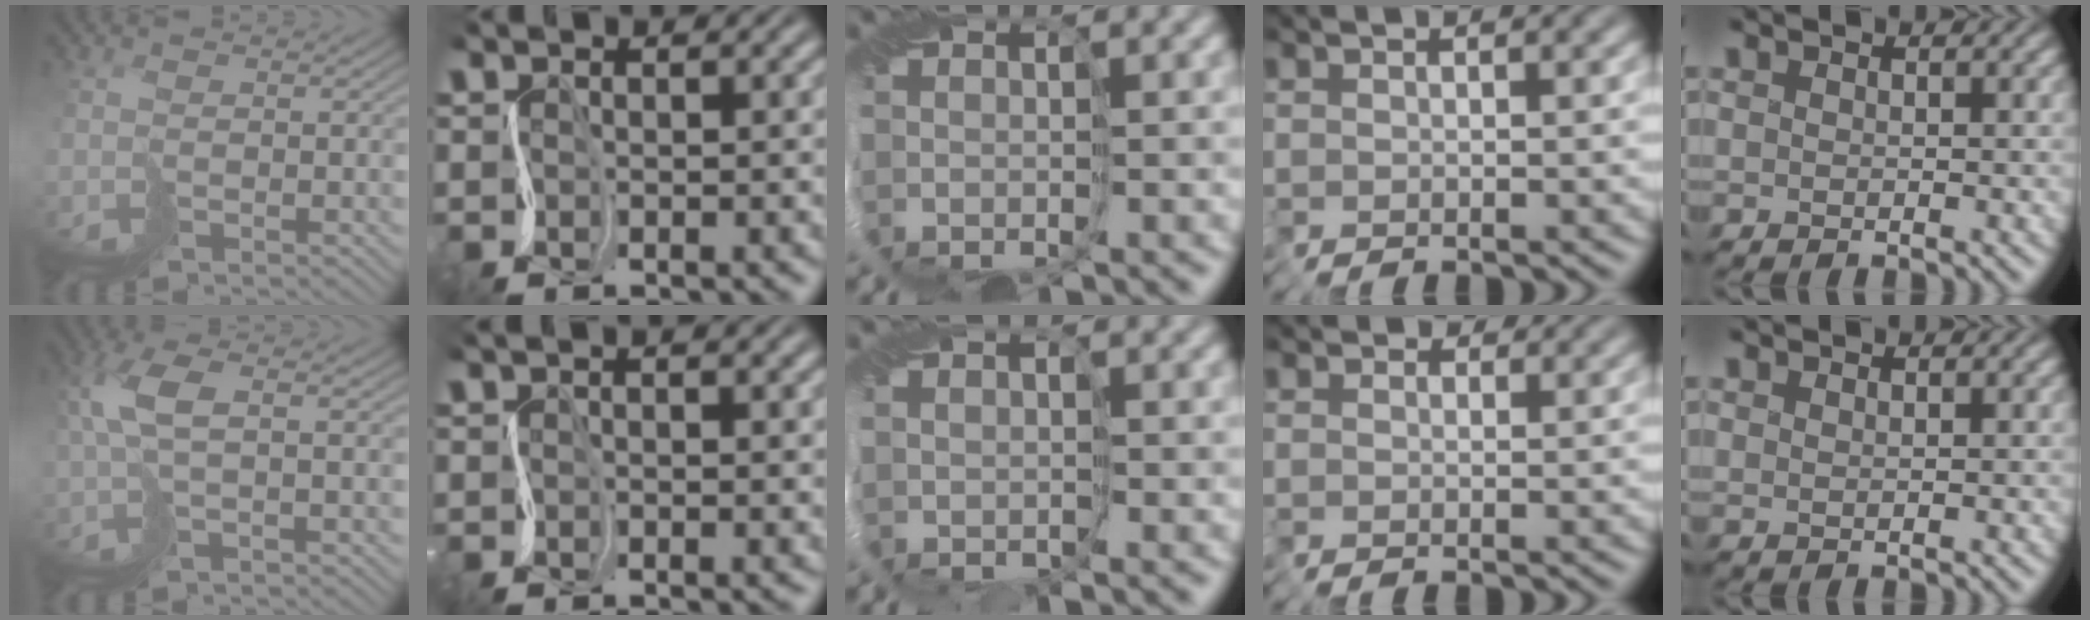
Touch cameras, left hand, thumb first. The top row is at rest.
{"thumb": {"total": 6.4, "force": [1.1, 2.4, 5.9], "torque": [-0.128, 0.013, 0.019]}, "index": {"total": 0.7, "force": [0.6, -0.4, 0.2], "torque": [-0.012, -0.006, 0.015]}, "middle": {"total": 1.3, "force": [0.1, 0.9, 0.9], "torque": [-0.019, -0.002, 0.004]}, "ring": {"total": 0.8, "force": [0.2, 0.8, 0.1], "torque": [0.001, 0.002, 0.002]}, "little": {"total": 0.8, "force": [0.5, 0.3, 0.5], "torque": [0.003, -0.001, 0.002]}}